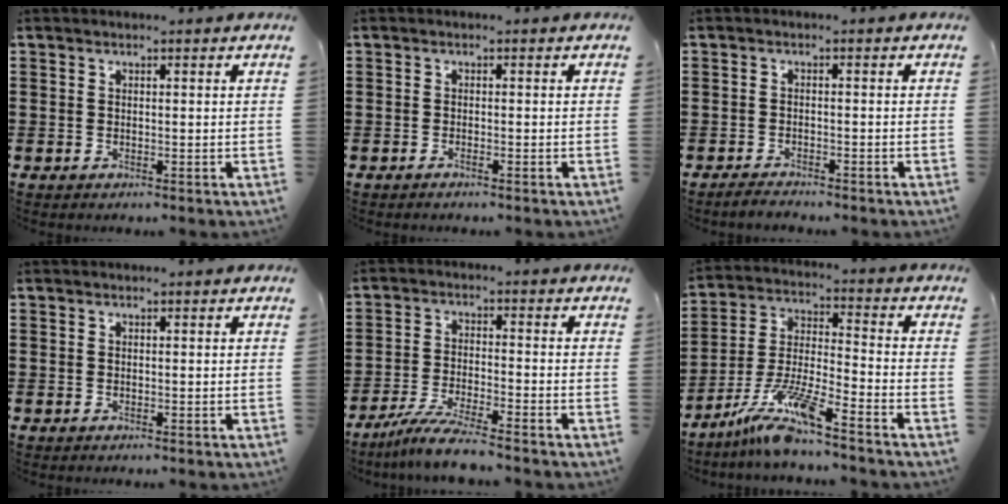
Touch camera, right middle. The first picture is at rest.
{"total": 0.6, "force": [-0.4, 0.0, 0.4], "torque": [-0.008, -0.003, -0.008]}
{"total": 1.5, "force": [-1.5, 0.1, 0.3], "torque": [-0.009, 0.000, -0.029]}
{"total": 0.0}
{"total": 6.1, "force": [-5.3, -0.3, 3.0], "torque": [-0.066, -0.018, -0.101]}
{"total": 10.4, "force": [-8.4, 0.3, 6.2], "torque": [-0.137, -0.007, -0.170]}